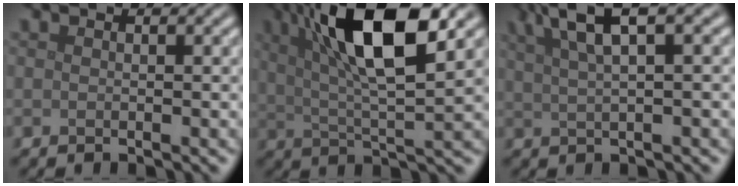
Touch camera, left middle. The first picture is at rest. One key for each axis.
{"total": 11.4, "fx": 4.6, "fy": 3.1, "fz": 10.0, "tx": -0.173, "ty": 0.013, "tz": 0.075}
{"total": 6.4, "fx": 3.7, "fy": 1.6, "fz": 4.9, "tx": -0.073, "ty": 0.023, "tz": 0.064}